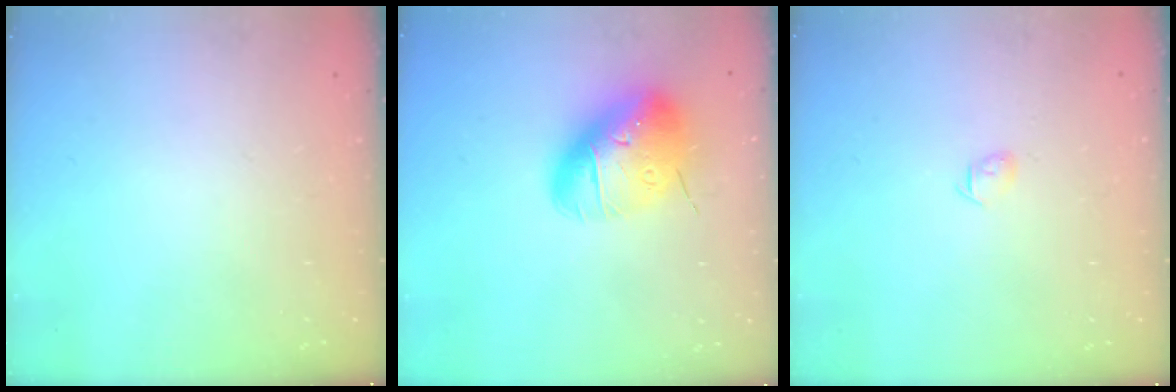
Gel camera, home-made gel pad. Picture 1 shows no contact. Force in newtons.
{"total": 18.5, "press": 18.3, "slide": 2.9}
{"total": 3.4, "press": 3.3, "slide": 0.8}